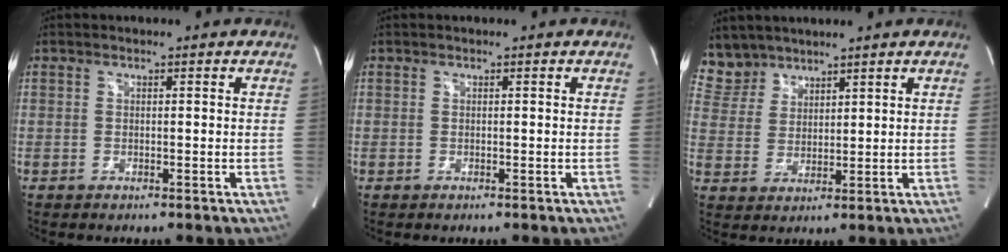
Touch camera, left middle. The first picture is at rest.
{"total": 0.0}
{"total": 5.3, "force": [4.8, 2.2, -0.5], "torque": [0.006, 0.005, 0.108]}